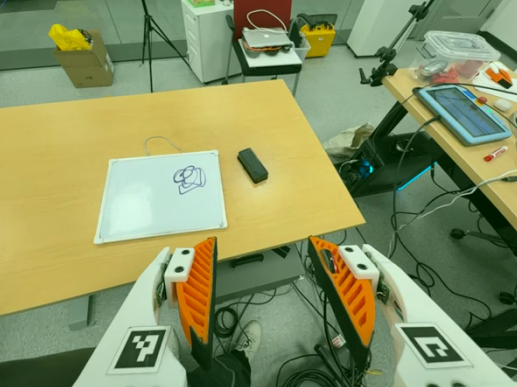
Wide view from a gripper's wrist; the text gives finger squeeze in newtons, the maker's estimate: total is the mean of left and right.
{"total": 0.0}